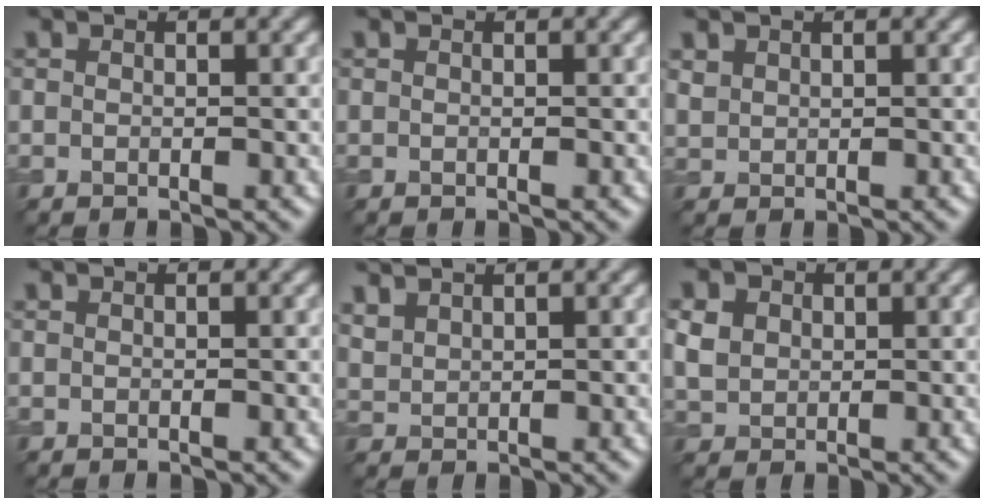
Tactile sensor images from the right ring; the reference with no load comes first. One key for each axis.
{"total": 0.0}
{"total": 1.2, "fx": 0.9, "fy": 0.7, "fz": 0.2, "tx": -0.008, "ty": 0.000, "tz": 0.023}
{"total": 0.0}
{"total": 1.7, "fx": 1.6, "fy": 0.6, "fz": 0.4, "tx": -0.016, "ty": 0.006, "tz": 0.040}
{"total": 3.5, "fx": 1.0, "fy": 2.9, "fz": 1.7, "tx": -0.053, "ty": 0.009, "tz": 0.017}